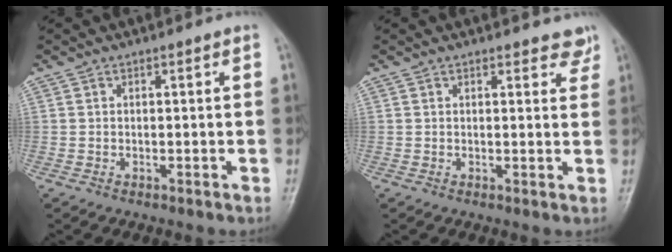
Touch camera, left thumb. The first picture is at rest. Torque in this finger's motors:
{"motor_torque": [-0.09, -0.08, -0.39, 0.07, 0.03]}